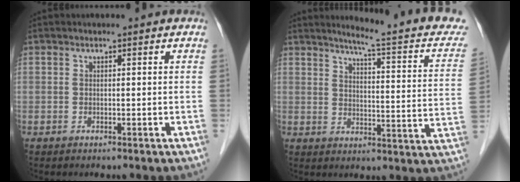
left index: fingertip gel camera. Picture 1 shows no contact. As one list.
[{"total": 16.1, "force": [14.2, 0.8, 7.6], "torque": [-0.093, -0.050, 0.160]}]